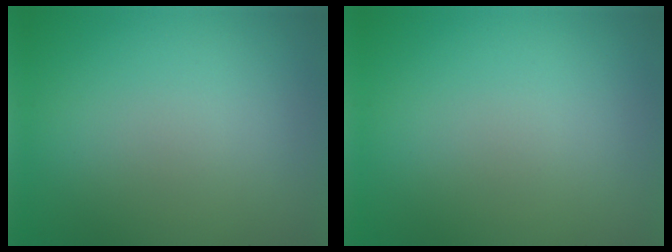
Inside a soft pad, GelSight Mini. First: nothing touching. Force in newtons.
{"total": 0.0}